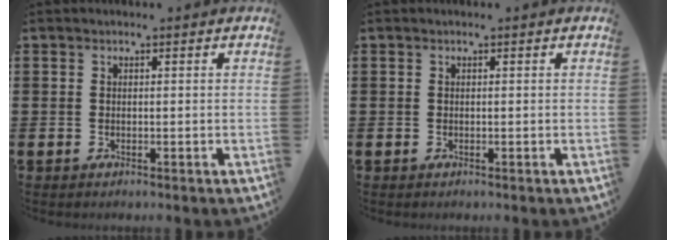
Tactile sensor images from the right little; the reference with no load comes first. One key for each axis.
{"total": 0.0}